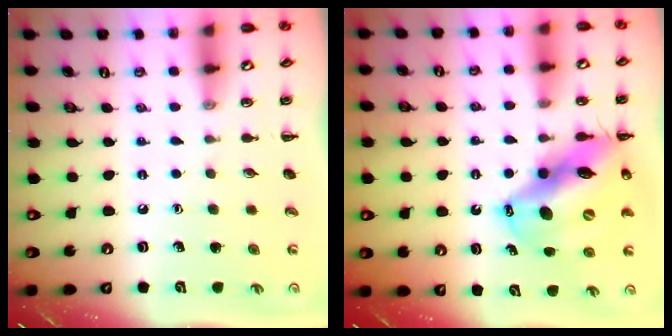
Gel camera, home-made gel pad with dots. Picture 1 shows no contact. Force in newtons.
{"total": 17.3, "press": 16.6, "slide": 4.9}